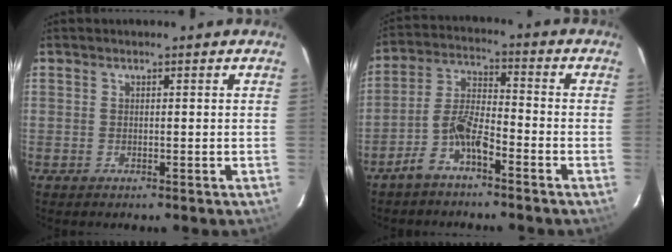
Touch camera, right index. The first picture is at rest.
{"total": 7.2, "force": [-4.6, 1.9, 5.2], "torque": [-0.119, 0.012, -0.091]}